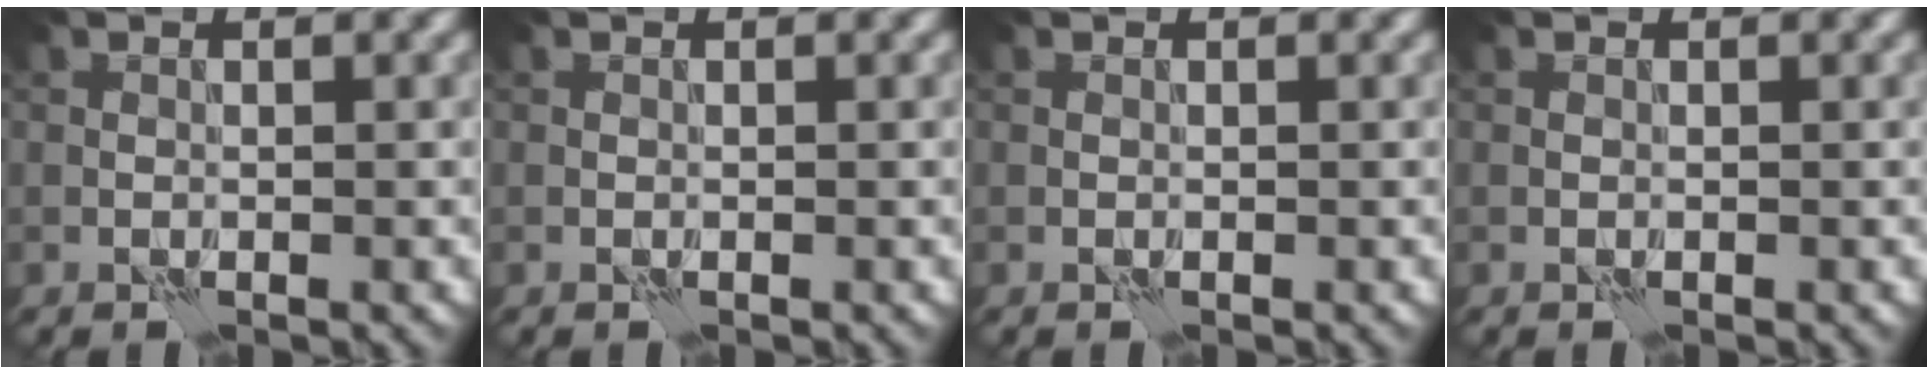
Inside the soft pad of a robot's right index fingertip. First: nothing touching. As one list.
[{"total": 0.0}, {"total": 0.0}, {"total": 0.0}]